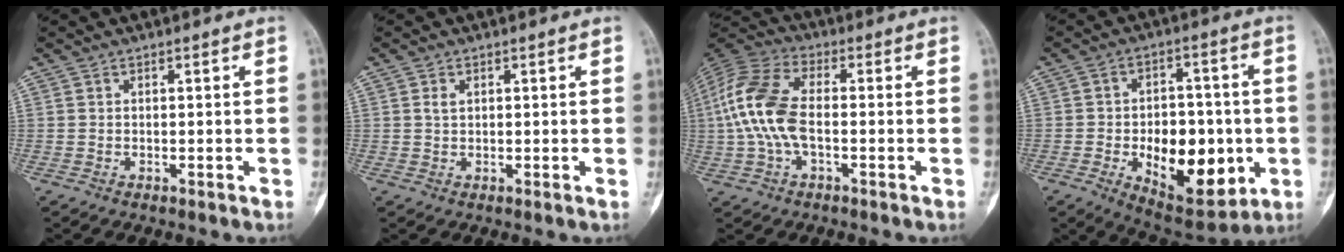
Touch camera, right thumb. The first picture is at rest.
{"total": 1.4, "force": [0.5, 0.8, 1.0], "torque": [-0.021, 0.002, 0.010]}
{"total": 13.4, "force": [-0.8, 6.9, 11.5], "torque": [-0.258, 0.031, -0.021]}
{"total": 18.4, "force": [-4.1, 10.5, 14.5], "torque": [-0.168, 0.011, -0.042]}